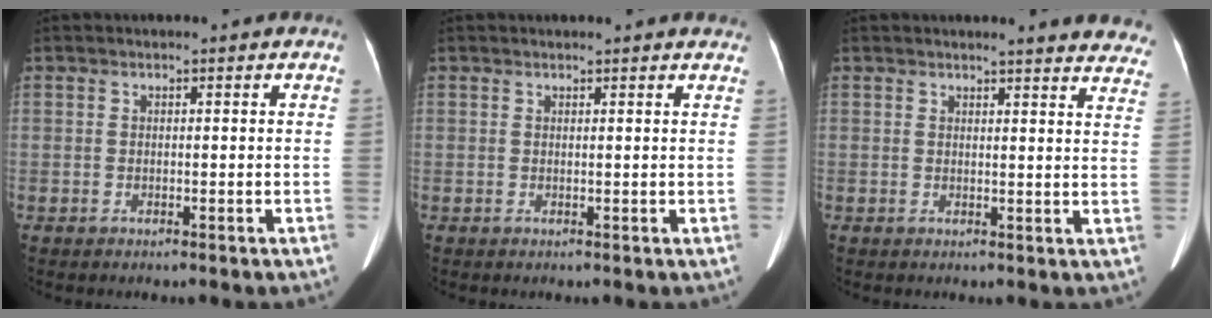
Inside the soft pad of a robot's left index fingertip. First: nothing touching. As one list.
[{"total": 4.4, "force": [4.1, 0.6, 1.2], "torque": [-0.014, 0.010, 0.031]}, {"total": 13.1, "force": [12.4, 1.5, 4.0], "torque": [-0.021, -0.049, 0.110]}]